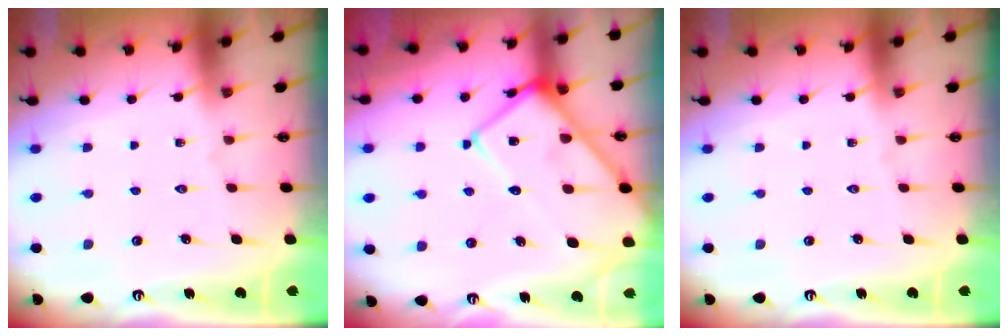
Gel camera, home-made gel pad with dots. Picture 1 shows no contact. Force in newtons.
{"total": 15.8, "press": 15.7, "slide": 1.6}
{"total": 0.0}